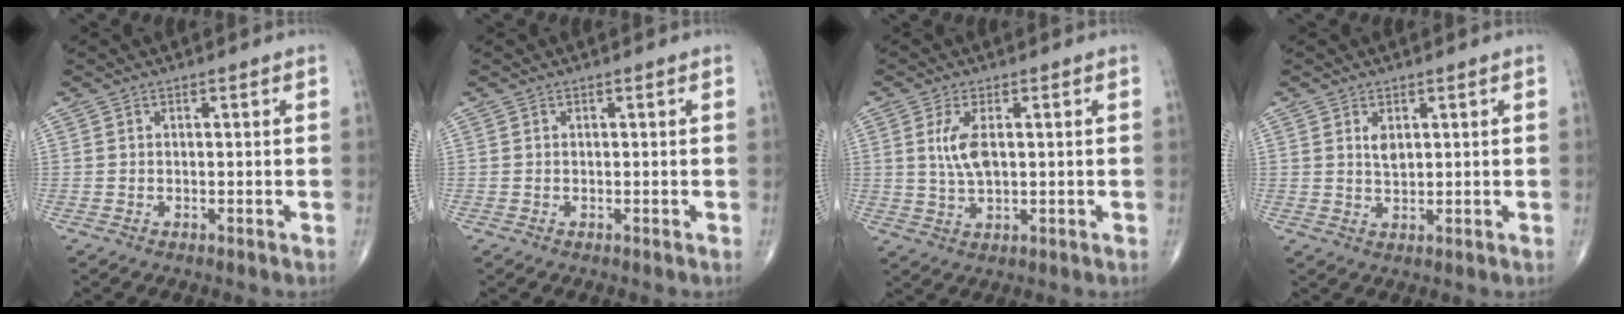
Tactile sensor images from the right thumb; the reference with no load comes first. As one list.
[{"total": 0.0}, {"total": 5.5, "force": [1.1, 2.4, 4.9], "torque": [-0.103, -0.004, 0.025]}, {"total": 2.4, "force": [1.0, 1.3, 1.8], "torque": [-0.027, -0.008, 0.021]}]